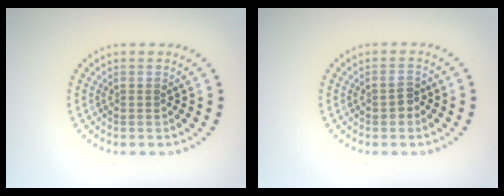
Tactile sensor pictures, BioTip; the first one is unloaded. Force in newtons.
{"total": 1.3, "press": 1.2, "slide": 0.3}